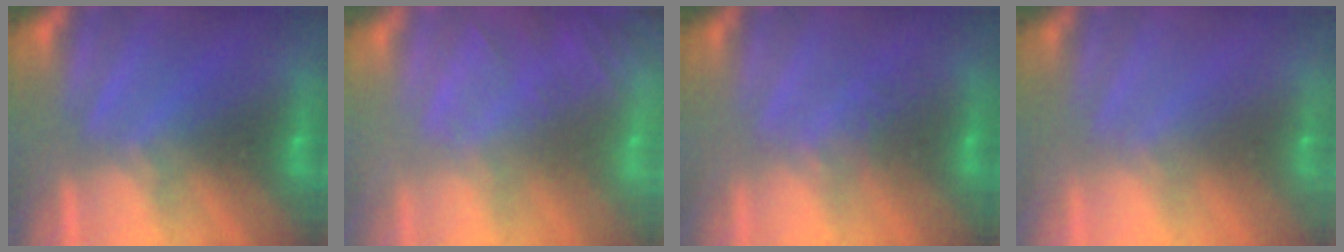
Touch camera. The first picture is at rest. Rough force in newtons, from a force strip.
{"total": 9.7}
{"total": 1.1}
{"total": 7.4}